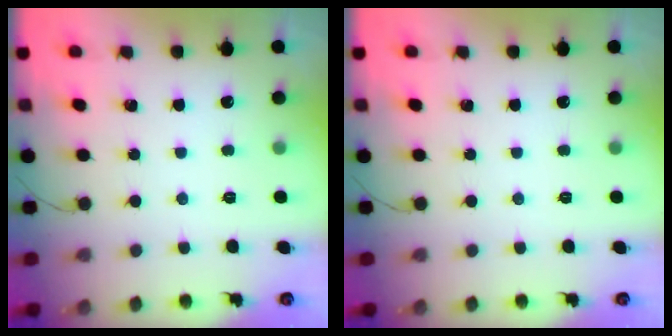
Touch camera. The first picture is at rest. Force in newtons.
{"total": 0.0}